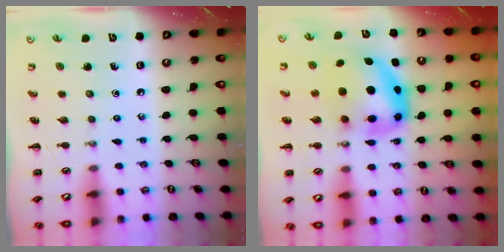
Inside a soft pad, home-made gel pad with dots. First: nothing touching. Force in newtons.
{"total": 9.1, "press": 8.8, "slide": 2.2}